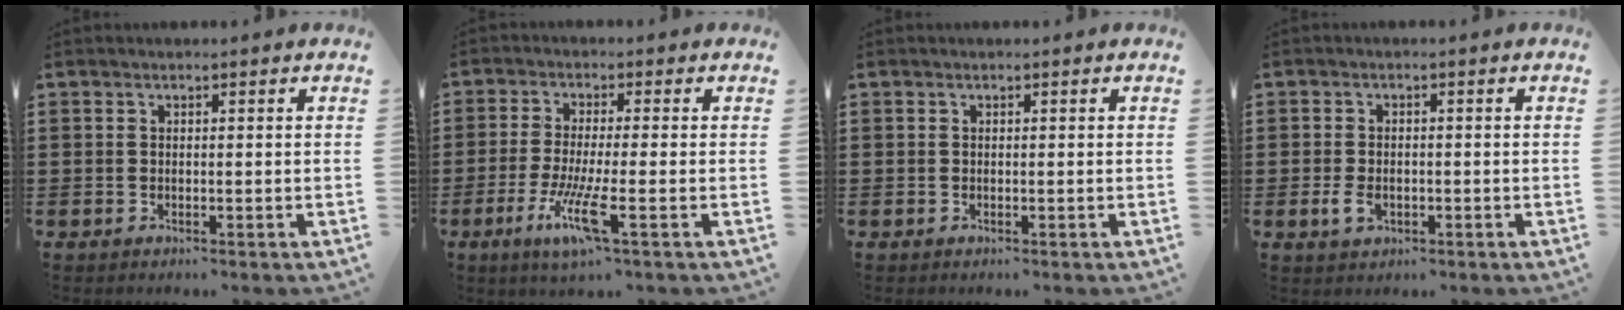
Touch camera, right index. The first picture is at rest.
{"total": 8.0, "force": [-3.2, 0.5, 7.3], "torque": [-0.159, -0.026, -0.062]}
{"total": 0.0}
{"total": 2.6, "force": [-0.8, 1.5, 1.9], "torque": [-0.051, -0.006, -0.019]}